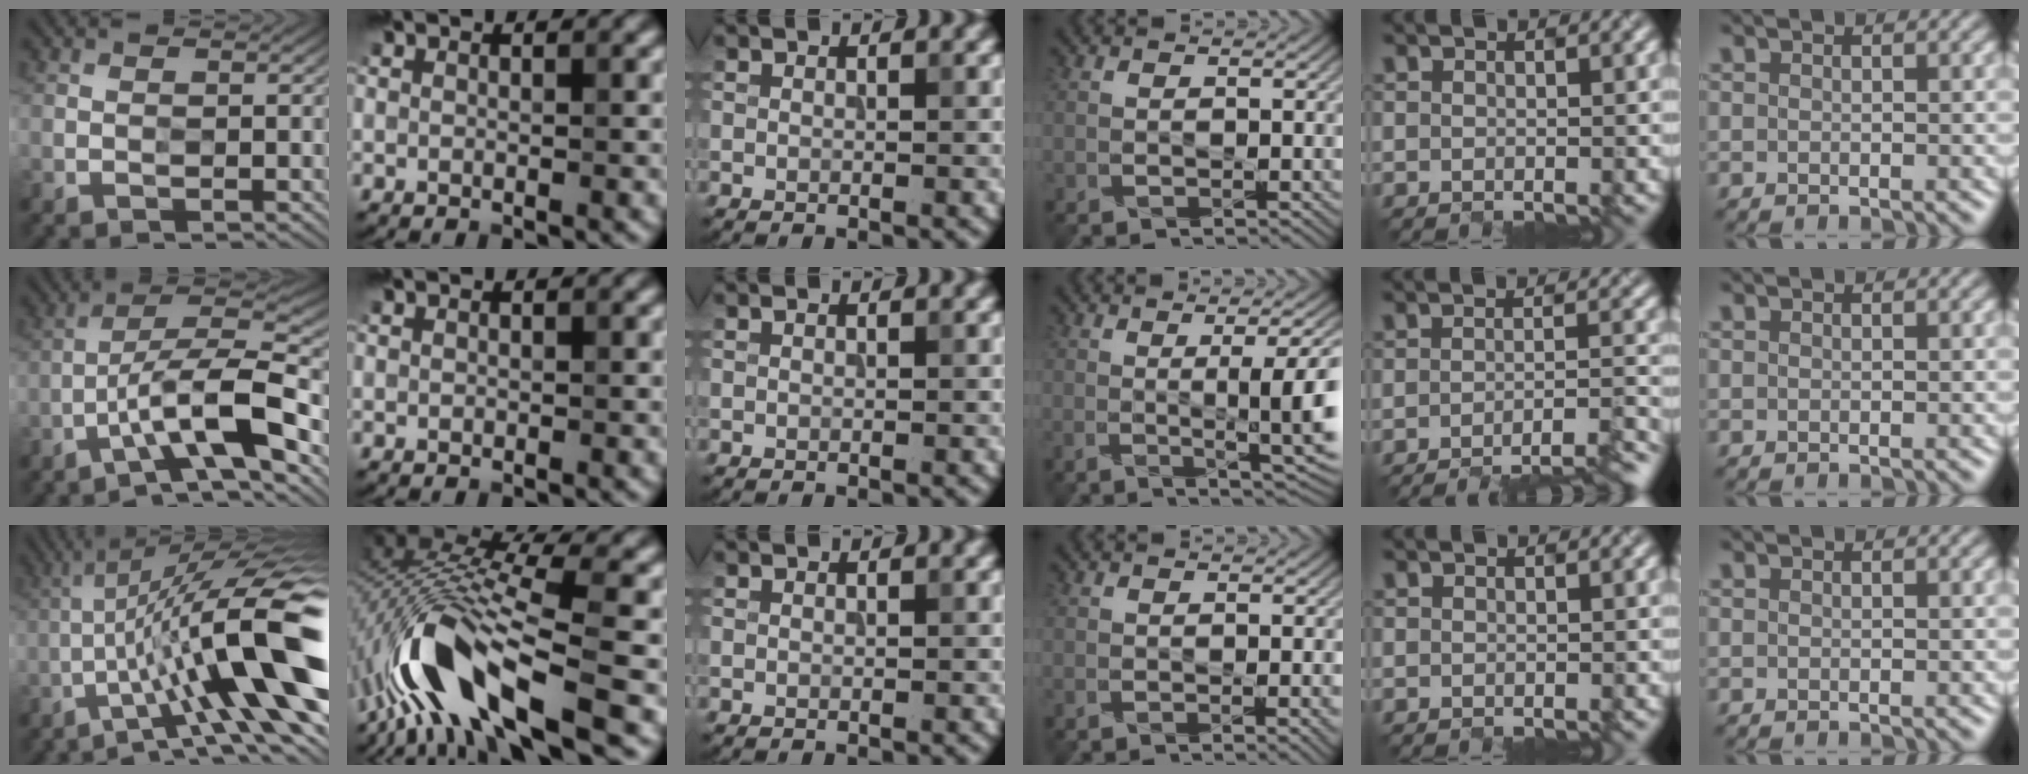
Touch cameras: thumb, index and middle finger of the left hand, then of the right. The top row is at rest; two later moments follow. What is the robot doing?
{"motion": "close", "object": "glasses case"}